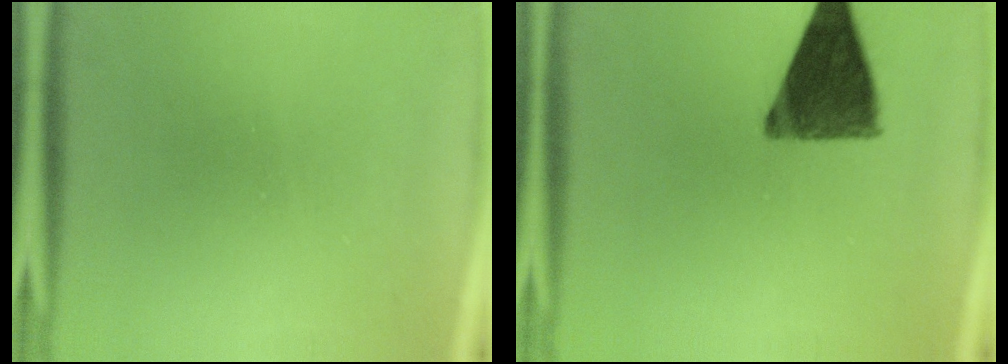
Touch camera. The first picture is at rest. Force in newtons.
{"total": 11.5}